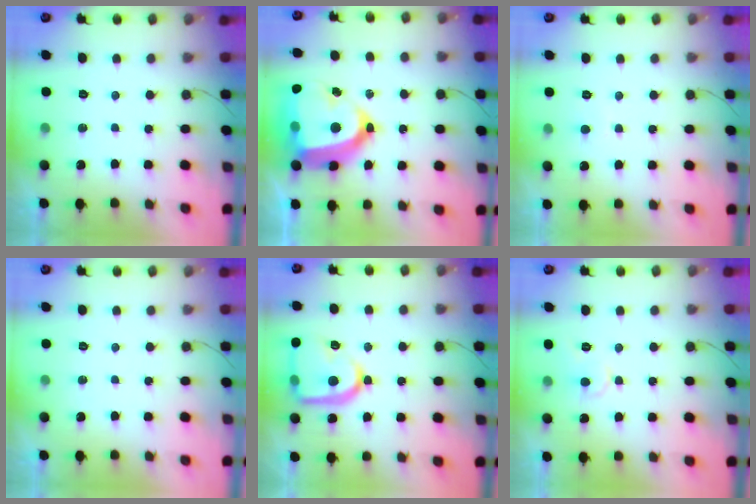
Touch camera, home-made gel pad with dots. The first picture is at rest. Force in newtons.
{"total": 26.5, "press": 26.4, "slide": 2.5}
{"total": 3.8, "press": 3.8, "slide": 0.5}
{"total": 0.0}
{"total": 18.3, "press": 18.2, "slide": 1.6}
{"total": 5.8, "press": 5.8, "slide": 0.4}